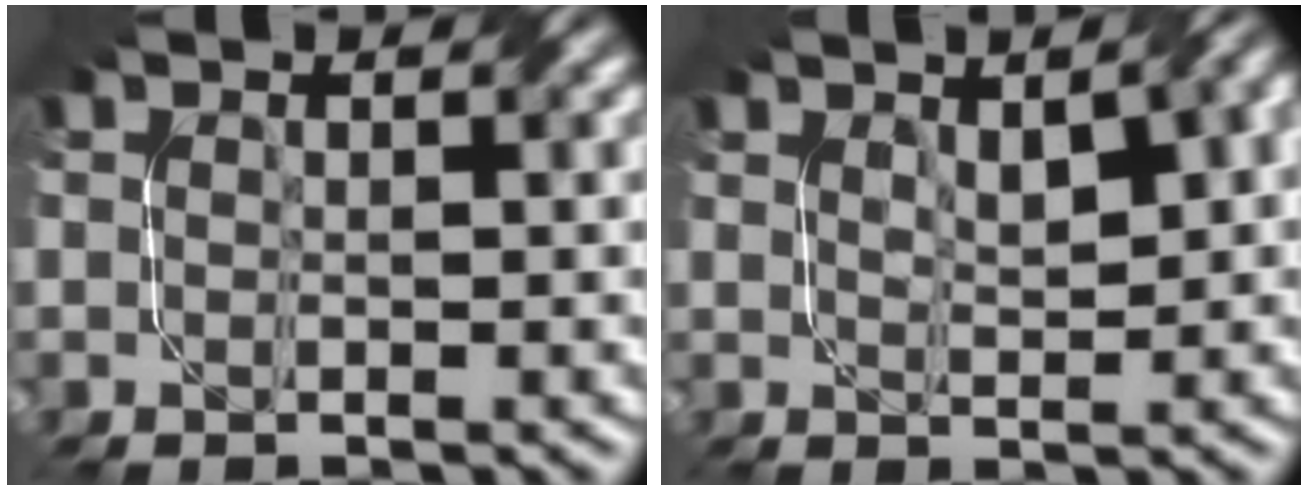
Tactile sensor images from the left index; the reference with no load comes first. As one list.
[{"total": 4.9, "force": [1.9, 1.8, 4.1], "torque": [-0.060, 0.006, 0.032]}]